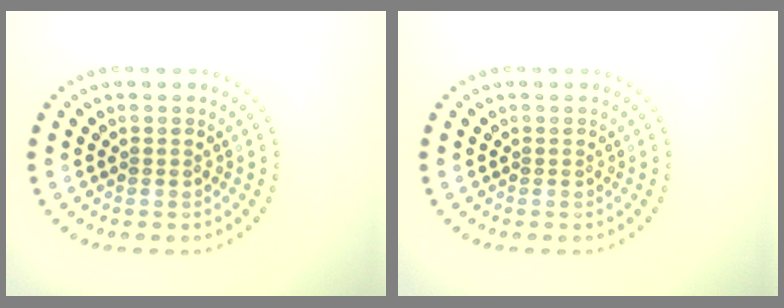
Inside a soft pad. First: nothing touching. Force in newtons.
{"total": 0.0}